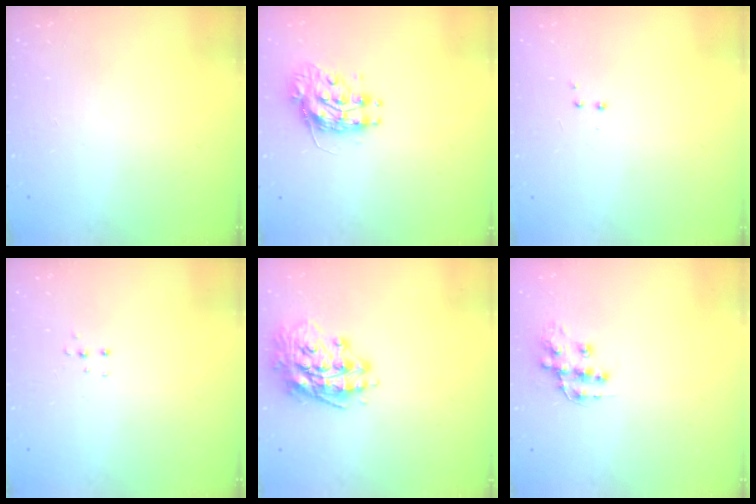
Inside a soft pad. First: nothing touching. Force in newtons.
{"total": 9.3, "press": 9.2, "slide": 0.6}
{"total": 2.9, "press": 2.8, "slide": 0.7}
{"total": 3.4, "press": 3.3, "slide": 0.8}
{"total": 14.8, "press": 14.6, "slide": 2.5}
{"total": 11.6, "press": 11.5, "slide": 0.9}